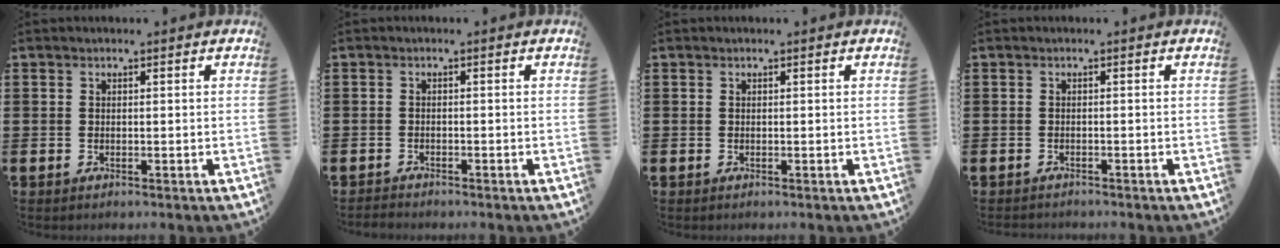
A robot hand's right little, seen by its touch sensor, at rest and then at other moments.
{"total": 0.9, "force": [-0.9, 0.1, -0.1], "torque": [-0.001, 0.001, -0.019]}
{"total": 0.0}
{"total": 0.6, "force": [-0.6, 0.1, -0.1], "torque": [0.000, -0.002, -0.013]}